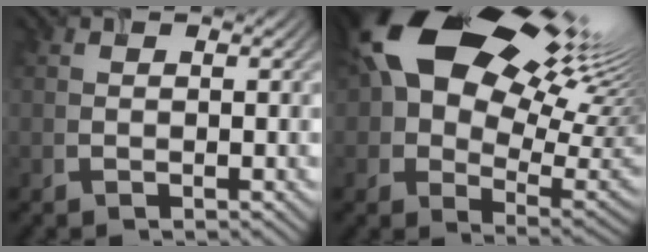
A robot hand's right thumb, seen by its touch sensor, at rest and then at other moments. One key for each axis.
{"total": 22.4, "fx": 10.2, "fy": 13.0, "fz": 15.2, "tx": -0.277, "ty": 0.034, "tz": 0.178}